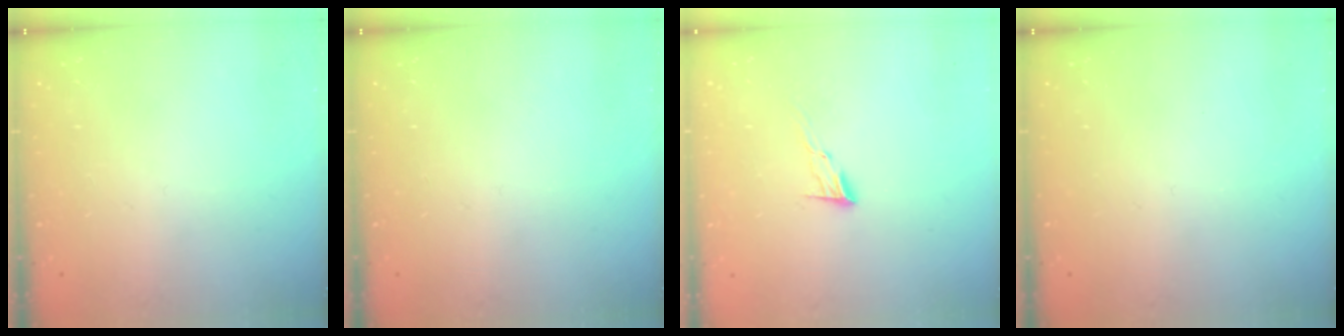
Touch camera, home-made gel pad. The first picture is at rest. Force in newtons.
{"total": 0.0}
{"total": 6.1, "press": 6.1, "slide": 0.6}
{"total": 0.0}